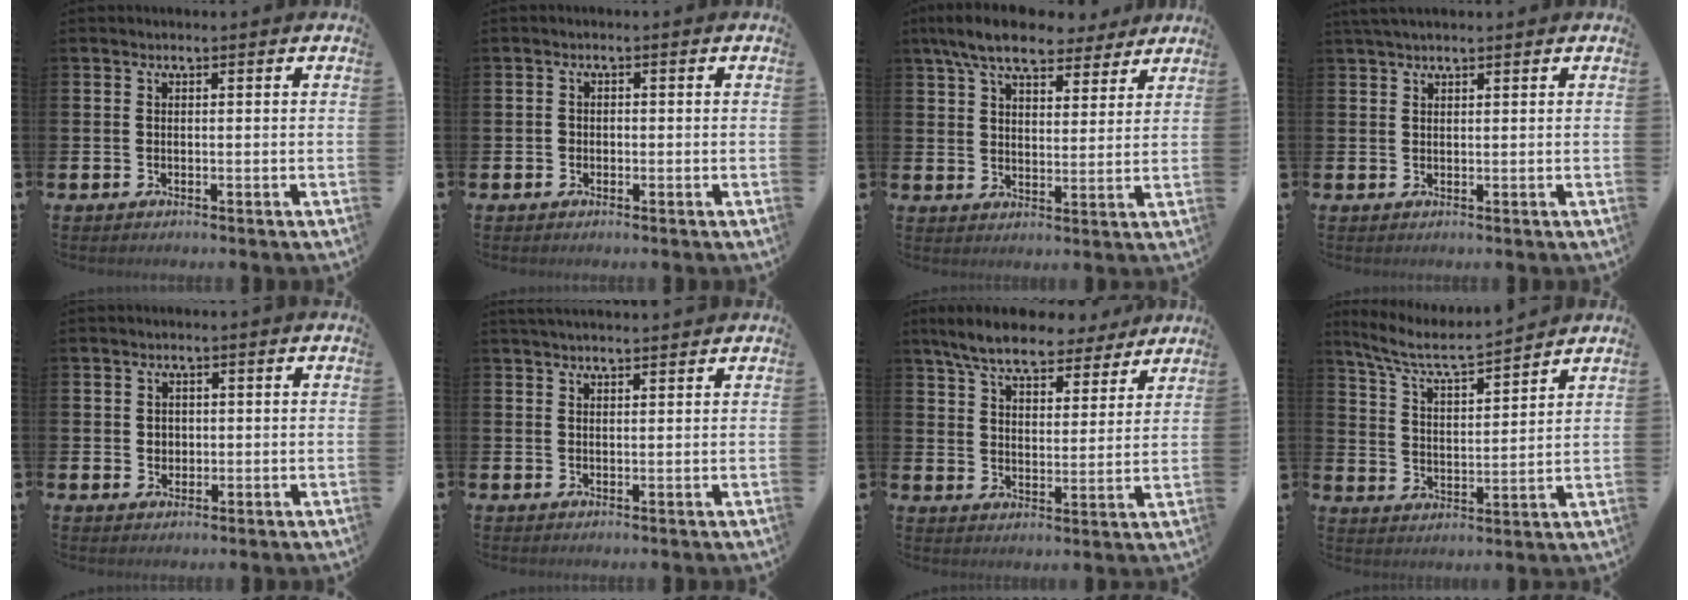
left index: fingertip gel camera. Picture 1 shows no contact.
{"total": 1.0, "force": [-0.5, 0.9, 0.3], "torque": [-0.005, 0.004, -0.012]}
{"total": 8.9, "force": [7.8, 2.8, 3.4], "torque": [-0.071, -0.030, 0.137]}
{"total": 1.7, "force": [1.5, 0.4, 0.8], "torque": [-0.016, 0.004, 0.027]}
{"total": 1.7, "force": [0.6, 1.5, 0.5], "torque": [0.005, 0.002, 0.006]}
{"total": 2.3, "force": [2.2, 0.2, 0.5], "torque": [-0.006, -0.007, 0.038]}
{"total": 8.2, "force": [7.4, 2.1, 2.8], "torque": [-0.076, -0.035, 0.131]}
{"total": 6.8, "force": [6.3, 0.8, 2.5], "torque": [-0.081, -0.037, 0.108]}